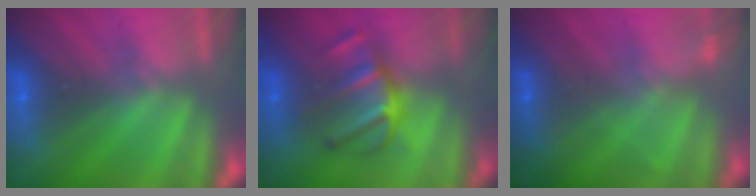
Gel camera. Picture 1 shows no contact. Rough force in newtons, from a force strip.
{"total": 2.9}
{"total": 2.1}